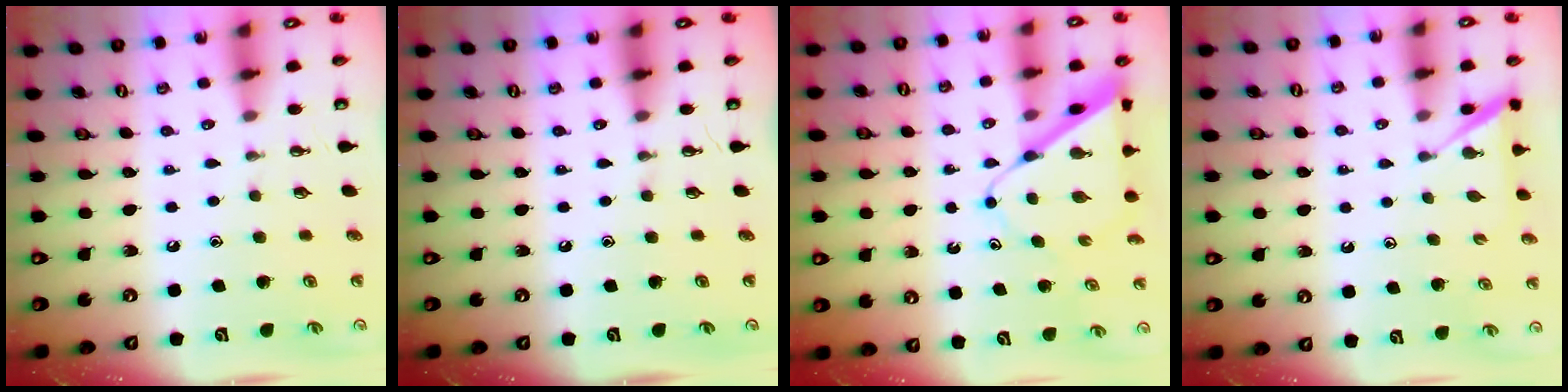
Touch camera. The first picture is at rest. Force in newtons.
{"total": 0.0}
{"total": 7.7, "press": 7.7, "slide": 0.4}
{"total": 3.9, "press": 3.9, "slide": 0.4}